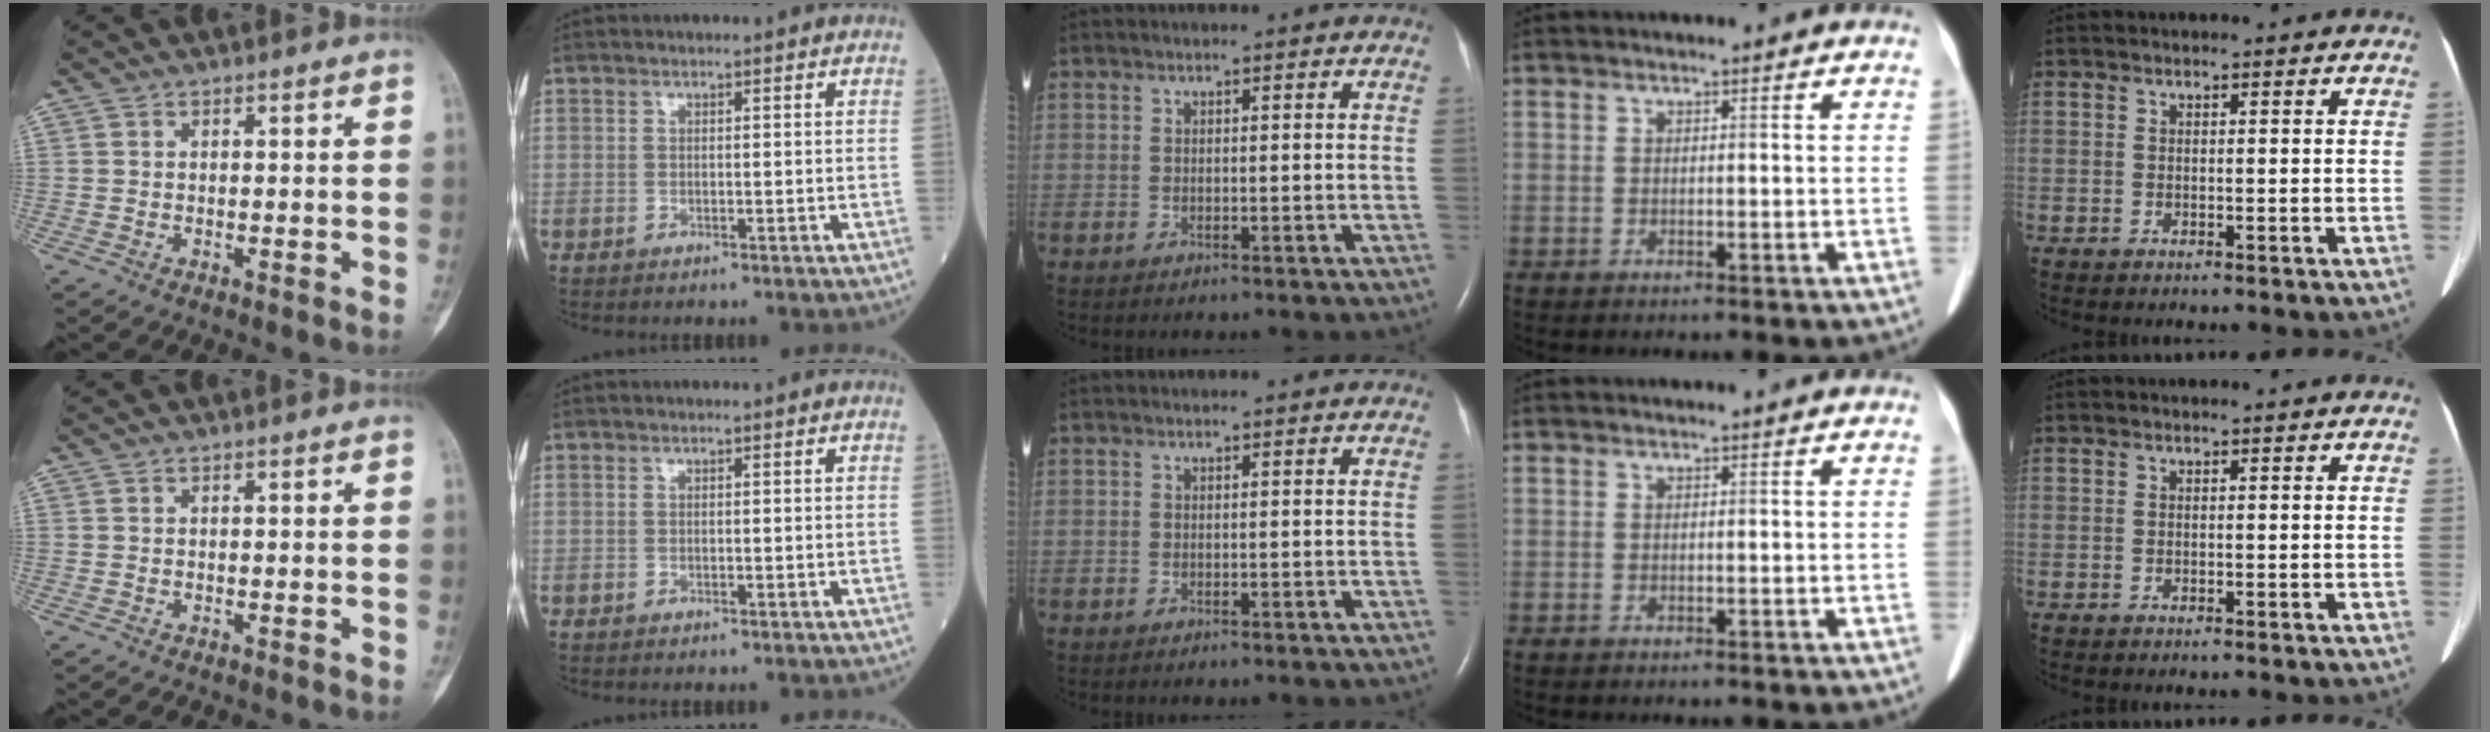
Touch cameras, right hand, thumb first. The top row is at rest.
{}